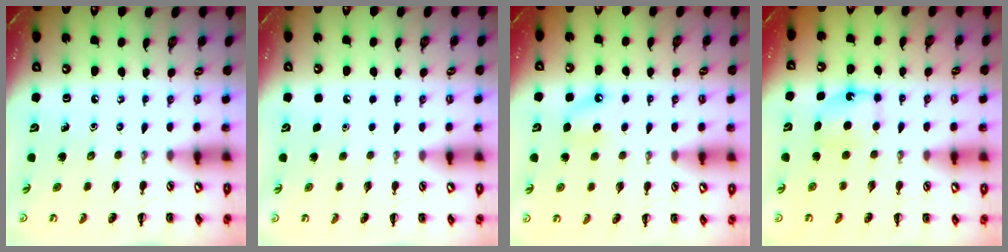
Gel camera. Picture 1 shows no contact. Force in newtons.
{"total": 1.8, "press": 1.7, "slide": 0.1}
{"total": 6.9, "press": 6.7, "slide": 1.8}
{"total": 6.1, "press": 5.8, "slide": 1.9}